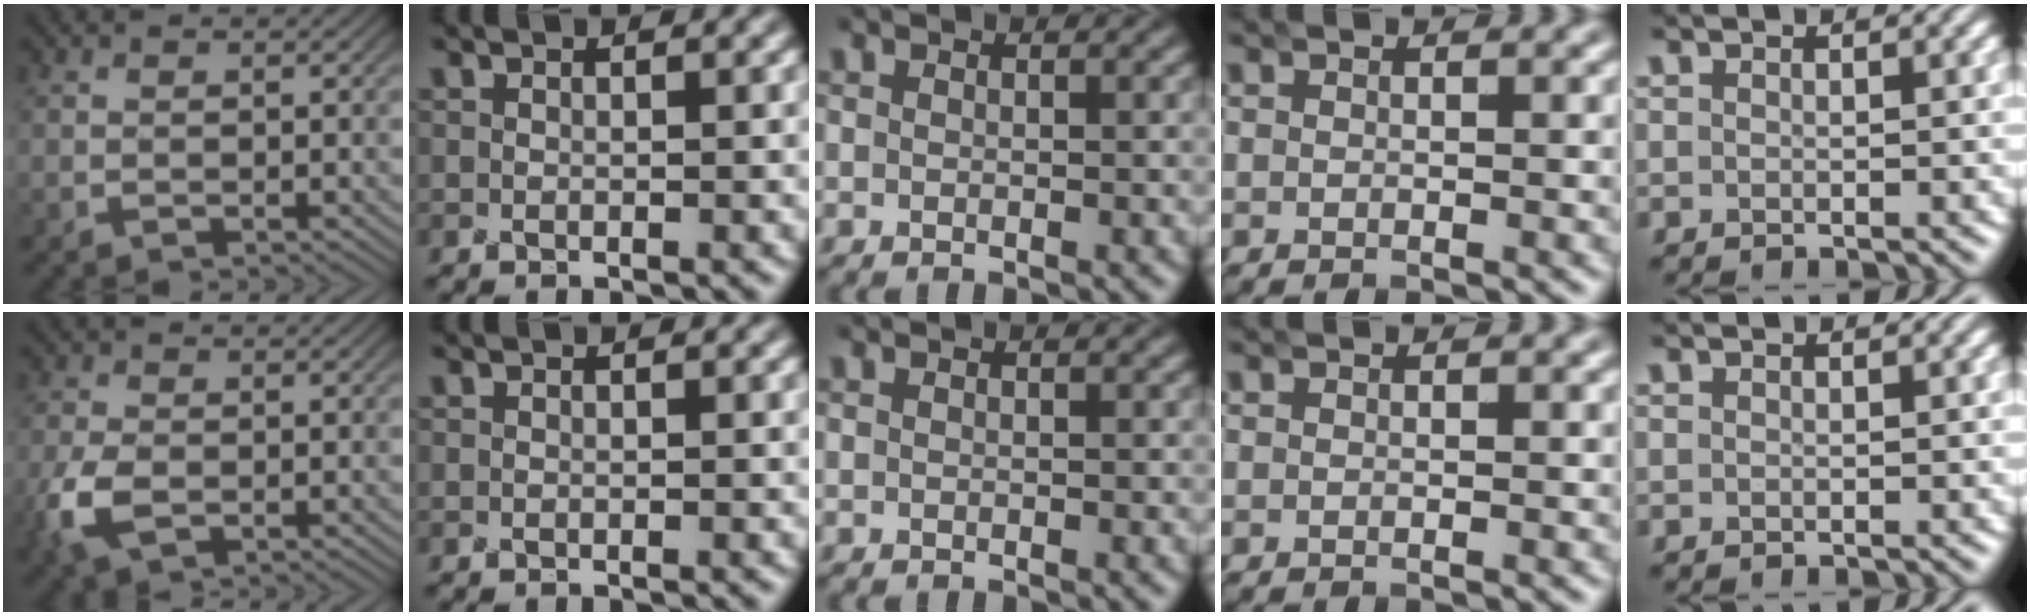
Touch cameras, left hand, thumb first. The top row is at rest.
{"thumb": {"total": 5.4, "force": [-1.7, 3.5, 3.8], "torque": [-0.111, -0.004, -0.039]}}